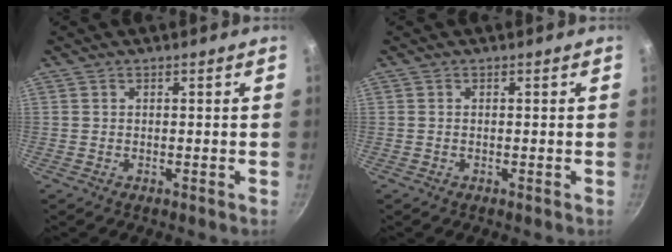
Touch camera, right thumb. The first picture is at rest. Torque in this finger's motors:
{"motor_torque": [-0.40, -0.17, -0.30, 0.17, 0.03]}